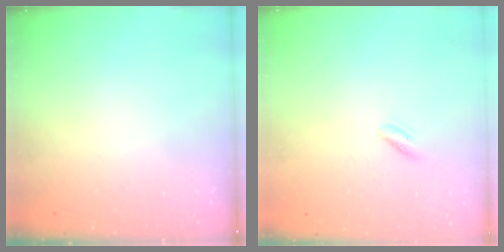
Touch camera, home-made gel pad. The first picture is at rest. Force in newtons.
{"total": 0.5, "press": 0.0, "slide": 0.5}